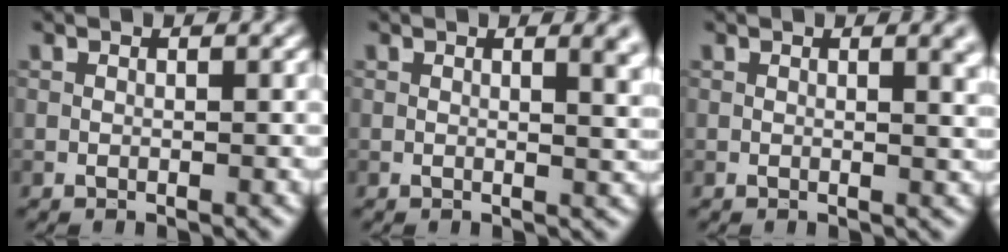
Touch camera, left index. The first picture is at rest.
{"total": 3.6, "force": [1.4, 1.5, 3.0], "torque": [-0.015, 0.010, 0.014]}
{"total": 2.9, "force": [1.2, 1.2, 2.3], "torque": [-0.012, 0.007, 0.014]}